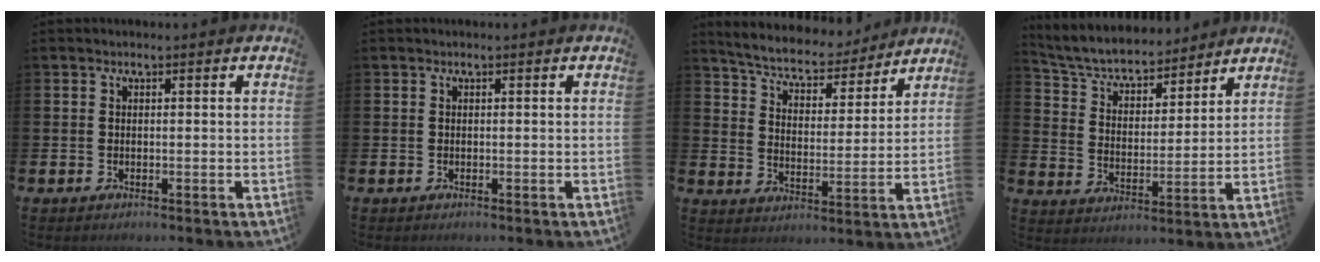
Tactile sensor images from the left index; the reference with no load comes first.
{"total": 0.0}
{"total": 6.4, "force": [5.9, 1.8, 1.3], "torque": [-0.046, -0.050, 0.098]}
{"total": 6.0, "force": [5.6, 1.8, 1.2], "torque": [-0.053, -0.046, 0.092]}